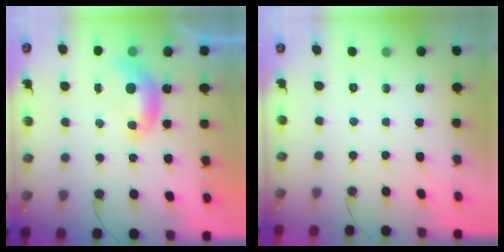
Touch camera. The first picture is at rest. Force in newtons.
{"total": 0.0}